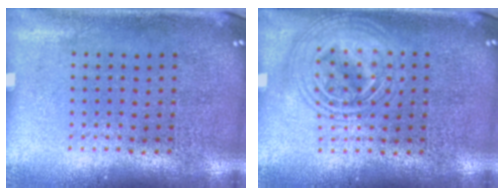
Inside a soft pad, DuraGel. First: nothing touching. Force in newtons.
{"total": 2.8, "press": 2.8, "slide": 0.3}